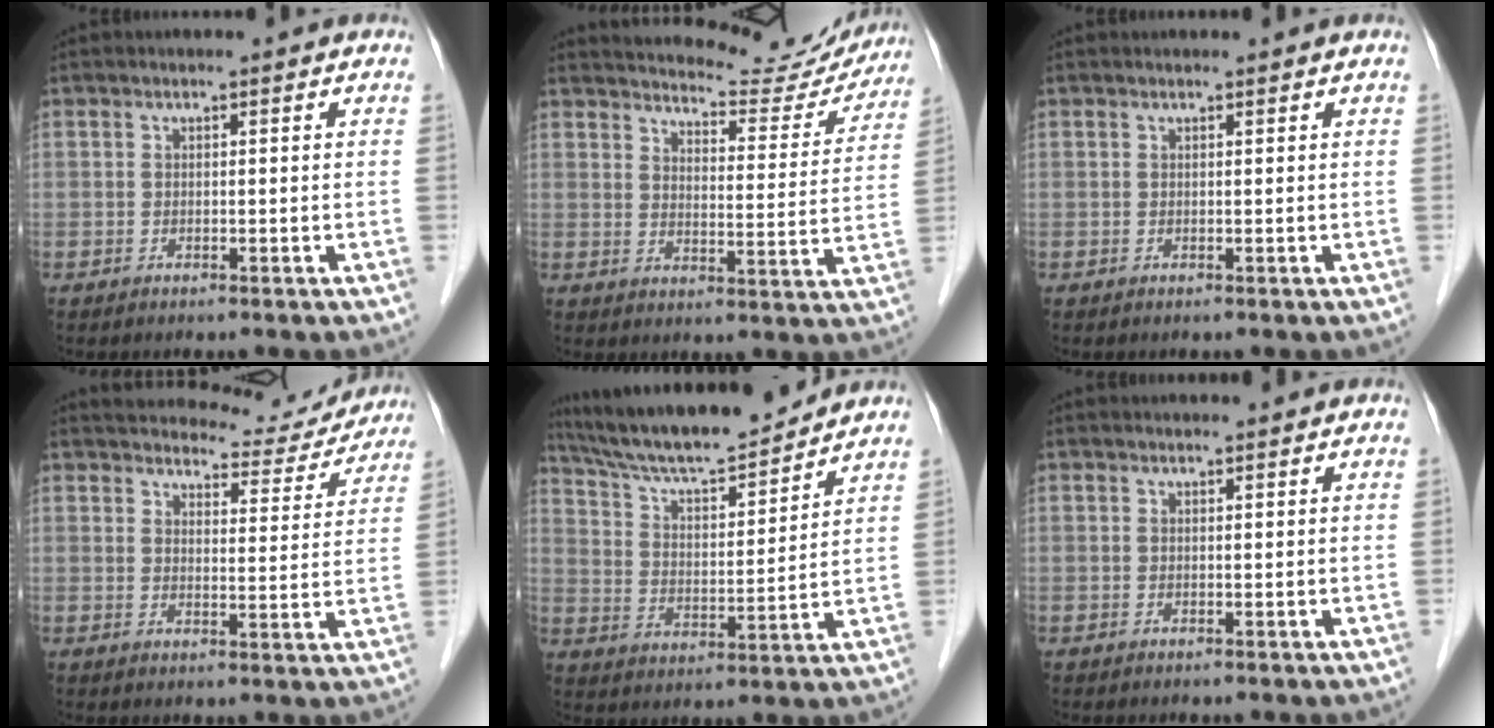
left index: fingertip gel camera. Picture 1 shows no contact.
{"total": 11.3, "force": [11.1, 2.2, 0.9], "torque": [-0.002, -0.027, 0.129]}
{"total": 0.8, "force": [0.8, 0.0, 0.1], "torque": [-0.007, 0.007, 0.014]}
{"total": 13.0, "force": [12.4, 3.3, 2.4], "torque": [-0.016, -0.008, 0.145]}
{"total": 15.9, "force": [14.5, 1.6, 6.3], "torque": [-0.116, 0.007, 0.247]}
{"total": 2.1, "force": [2.1, 0.1, 0.4], "torque": [-0.007, 0.013, 0.028]}